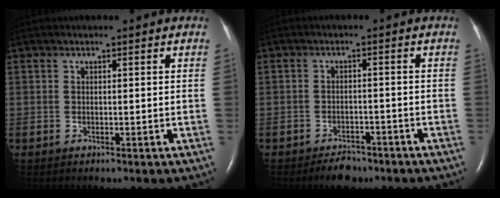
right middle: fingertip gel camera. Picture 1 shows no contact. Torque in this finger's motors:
{"motor_torque": [0.05, -0.04, 0.00, 0.00]}